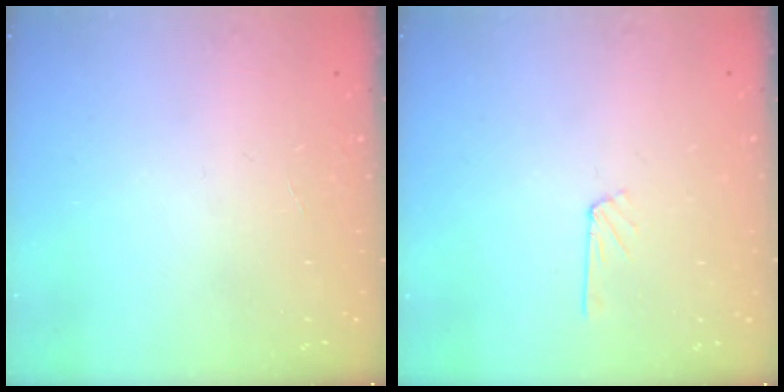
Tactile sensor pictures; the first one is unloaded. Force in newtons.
{"total": 3.8, "press": 3.8, "slide": 0.3}